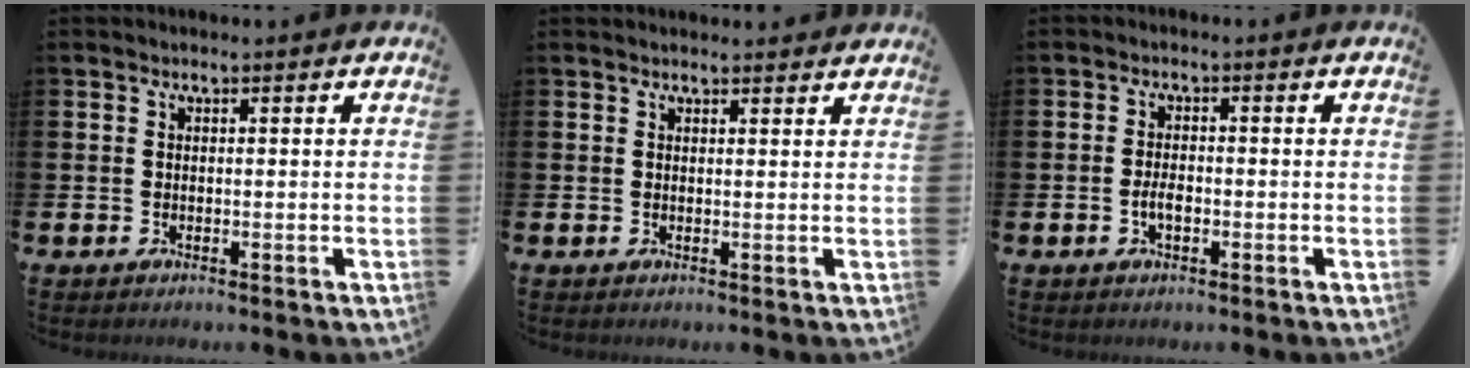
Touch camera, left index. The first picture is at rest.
{"total": 1.2, "force": [1.2, 0.2, 0.0], "torque": [0.009, -0.005, 0.020]}
{"total": 2.3, "force": [-0.6, 1.1, 1.9], "torque": [-0.034, 0.000, -0.011]}